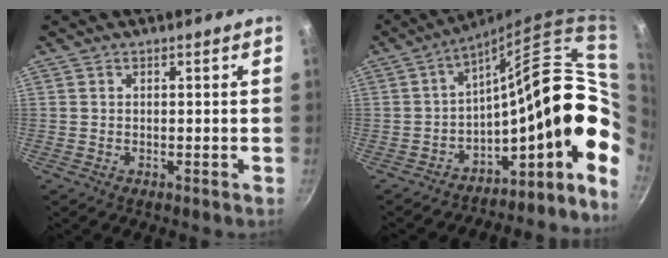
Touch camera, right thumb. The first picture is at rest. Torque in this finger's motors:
{"motor_torque": [0.23, -0.09, 0.85, 0.34, 0.14]}